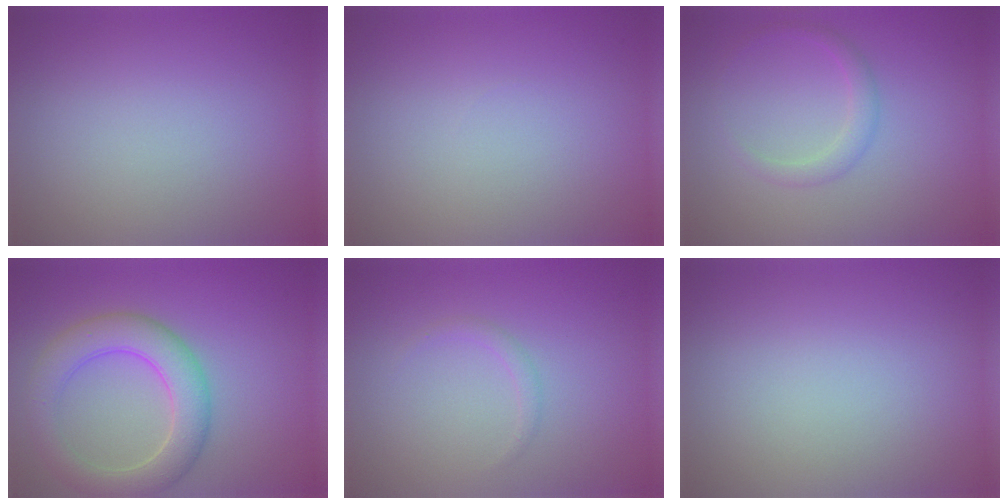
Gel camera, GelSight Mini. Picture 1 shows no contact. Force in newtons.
{"total": 0.0}
{"total": 1.6, "press": 1.6, "slide": 0.1}
{"total": 5.7, "press": 5.7, "slide": 0.4}
{"total": 0.9, "press": 0.9, "slide": 0.0}
{"total": 0.0}